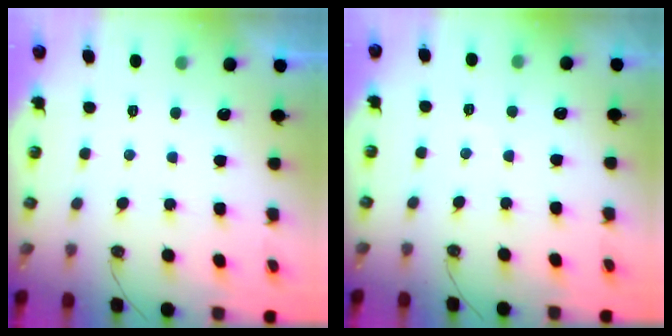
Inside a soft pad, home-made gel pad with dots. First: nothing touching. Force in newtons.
{"total": 2.3, "press": 2.3, "slide": 0.3}